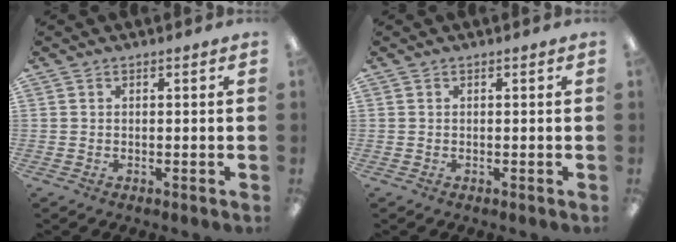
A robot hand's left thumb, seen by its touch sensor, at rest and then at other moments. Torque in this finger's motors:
{"motor_torque": [-0.01, 0.01, 0.05, -0.05, 0.00]}